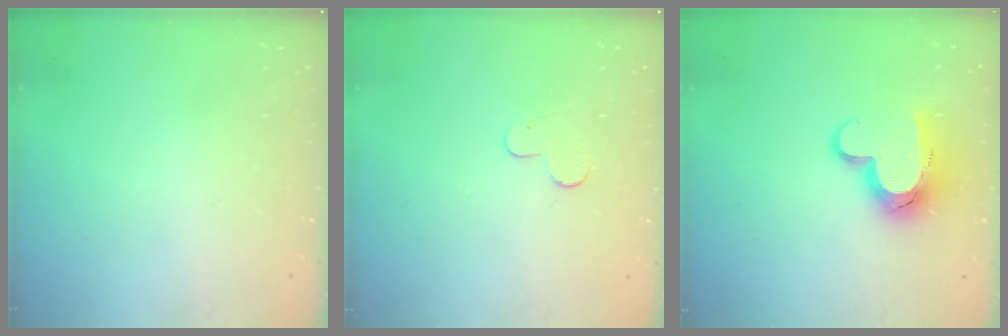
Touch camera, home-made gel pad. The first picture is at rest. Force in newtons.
{"total": 4.9, "press": 4.8, "slide": 0.5}
{"total": 13.6, "press": 13.5, "slide": 1.3}